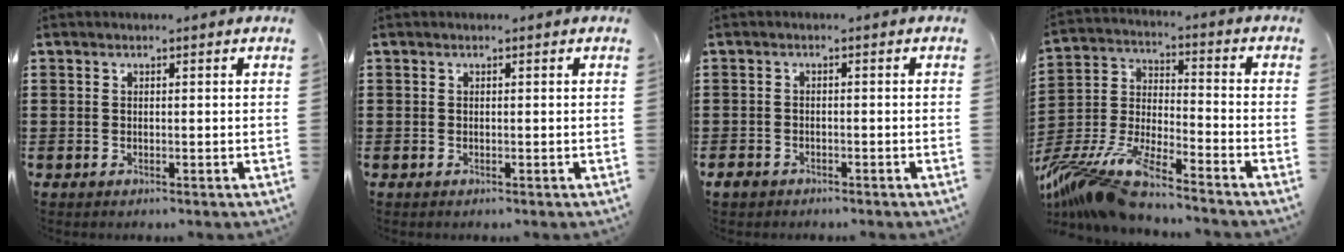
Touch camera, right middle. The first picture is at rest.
{"total": 0.0}
{"total": 1.3, "force": [-1.1, 0.6, 0.4], "torque": [-0.020, -0.004, -0.026]}
{"total": 12.6, "force": [-11.1, 0.8, 5.9], "torque": [-0.139, 0.002, -0.224]}